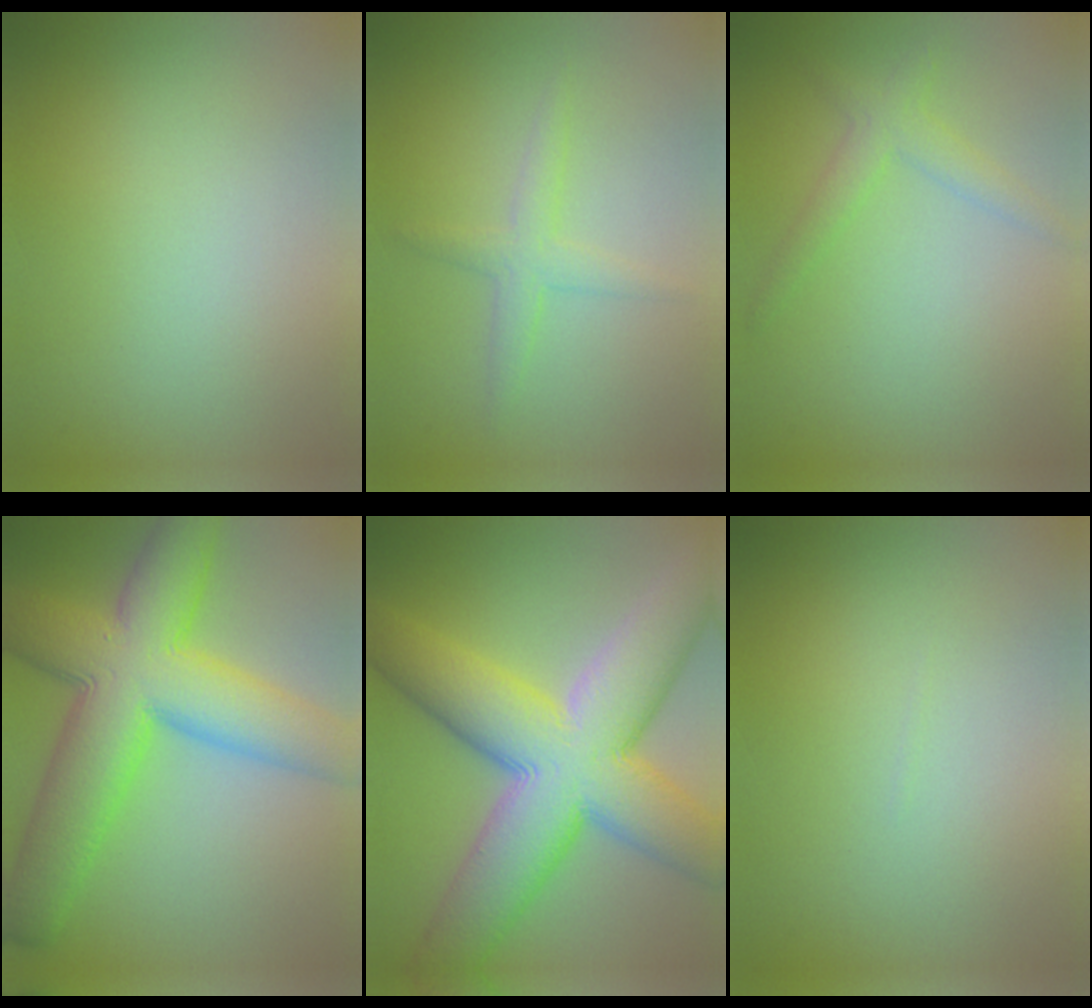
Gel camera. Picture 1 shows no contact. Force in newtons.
{"total": 2.2, "press": 2.2, "slide": 0.1}
{"total": 2.3, "press": 2.3, "slide": 0.1}
{"total": 12.3, "press": 12.3, "slide": 0.4}
{"total": 15.0, "press": 15.0, "slide": 0.7}
{"total": 0.0}